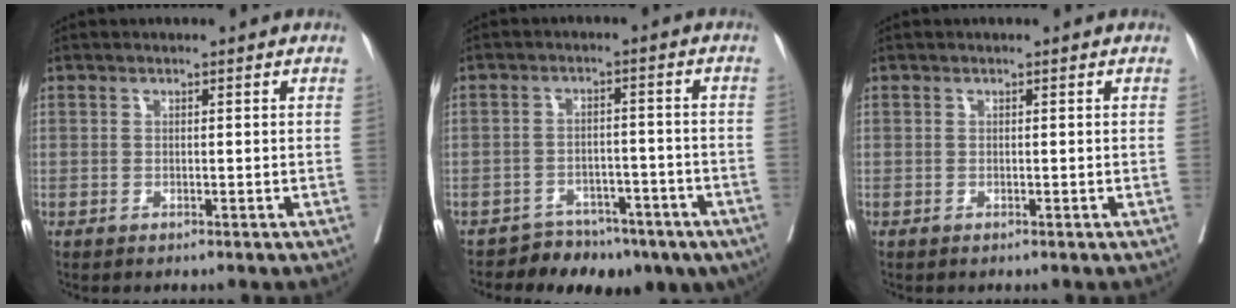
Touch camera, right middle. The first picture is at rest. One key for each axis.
{"total": 10.4, "fx": -7.4, "fy": 6.5, "fz": 3.3, "tx": -0.029, "ty": 0.028, "tz": -0.096}
{"total": 0.0}